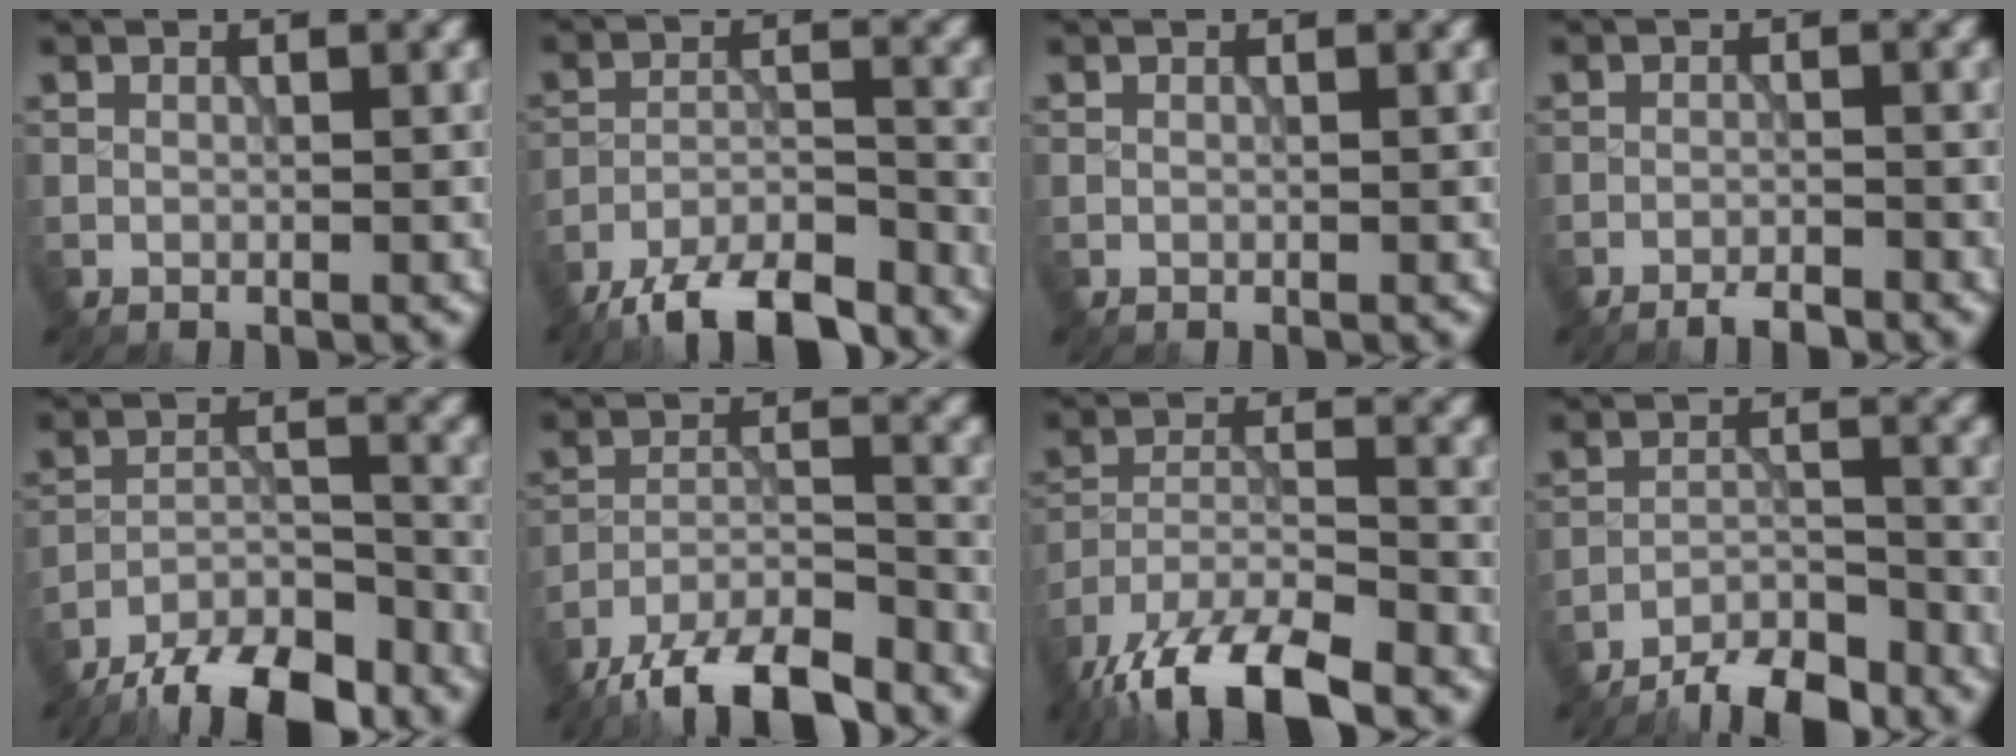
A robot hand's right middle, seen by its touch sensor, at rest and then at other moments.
{"total": 8.3, "force": [-6.8, 2.0, 4.2], "torque": [-0.069, -0.002, -0.125]}
{"total": 0.0}
{"total": 2.0, "force": [-1.7, 0.3, 1.0], "torque": [-0.015, -0.001, -0.031]}
{"total": 9.2, "force": [-7.7, 2.5, 4.4], "torque": [-0.064, -0.003, -0.134]}
{"total": 9.3, "force": [-7.6, 2.5, 4.7], "torque": [-0.079, -0.005, -0.137]}
{"total": 12.3, "force": [-9.5, 3.7, 6.9], "torque": [-0.129, -0.030, -0.163]}
{"total": 6.1, "force": [-5.4, 1.3, 2.6], "torque": [-0.040, -0.001, -0.098]}